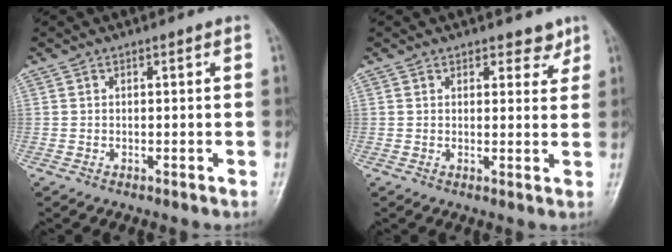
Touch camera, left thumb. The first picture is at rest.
{"total": 3.3, "force": [2.4, 1.8, 1.2], "torque": [0.010, -0.015, 0.032]}